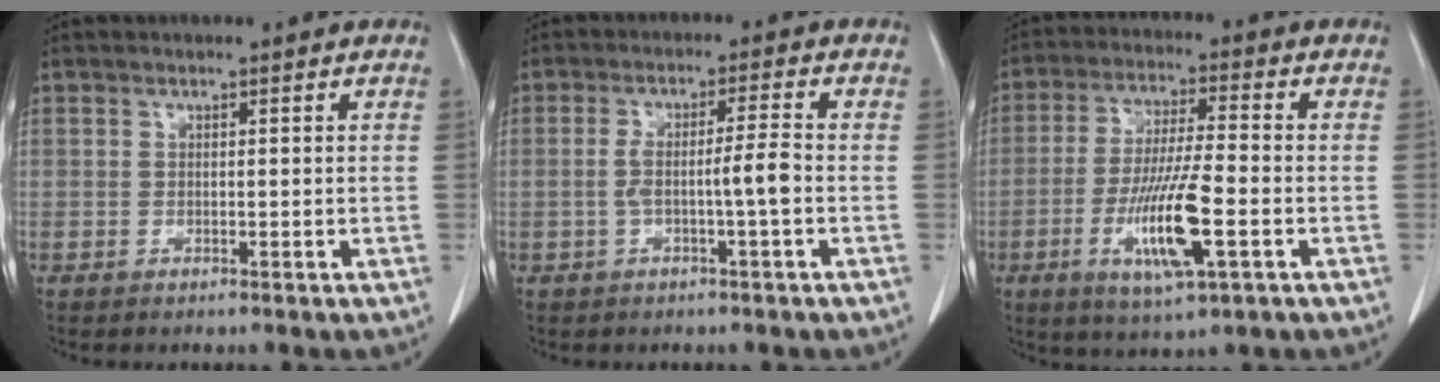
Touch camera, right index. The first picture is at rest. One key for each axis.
{"total": 4.8, "fx": -1.1, "fy": -0.3, "fz": 4.7, "tx": -0.088, "ty": 0.012, "tz": -0.017}
{"total": 12.0, "fx": -3.8, "fy": 1.2, "fz": 11.3, "tx": -0.218, "ty": -0.017, "tz": -0.068}